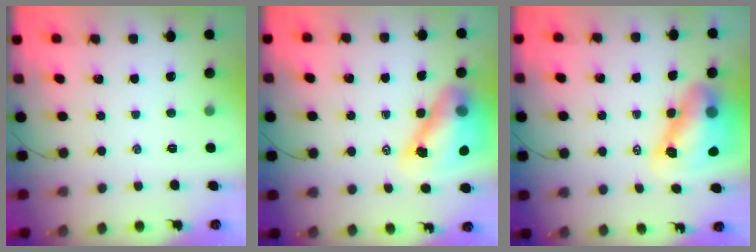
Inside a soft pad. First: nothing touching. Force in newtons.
{"total": 13.1, "press": 12.7, "slide": 3.5}
{"total": 10.5, "press": 9.9, "slide": 3.5}